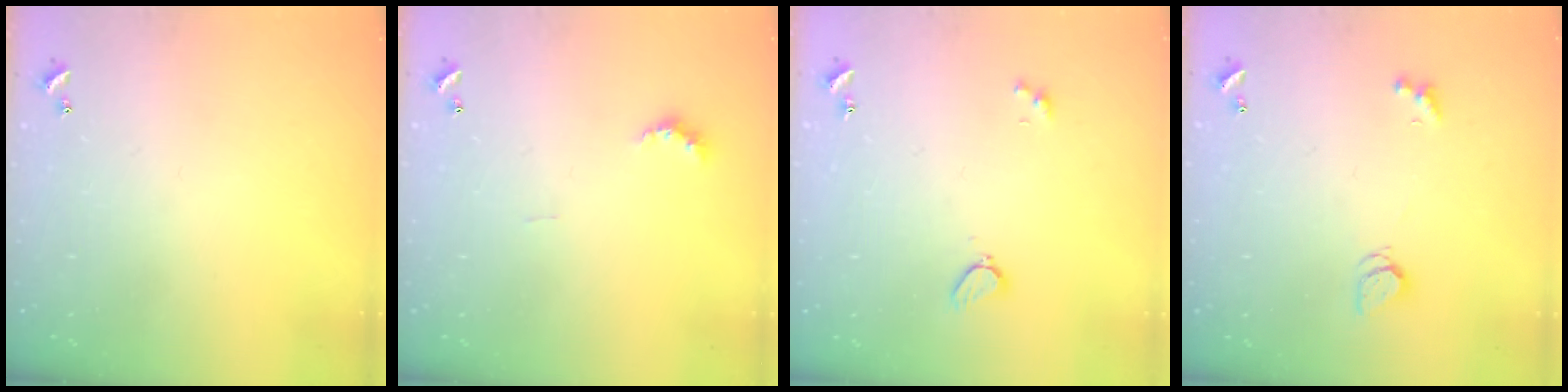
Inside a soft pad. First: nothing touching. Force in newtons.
{"total": 4.3, "press": 4.3, "slide": 0.7}
{"total": 2.1, "press": 2.0, "slide": 0.5}
{"total": 1.7, "press": 1.7, "slide": 0.4}